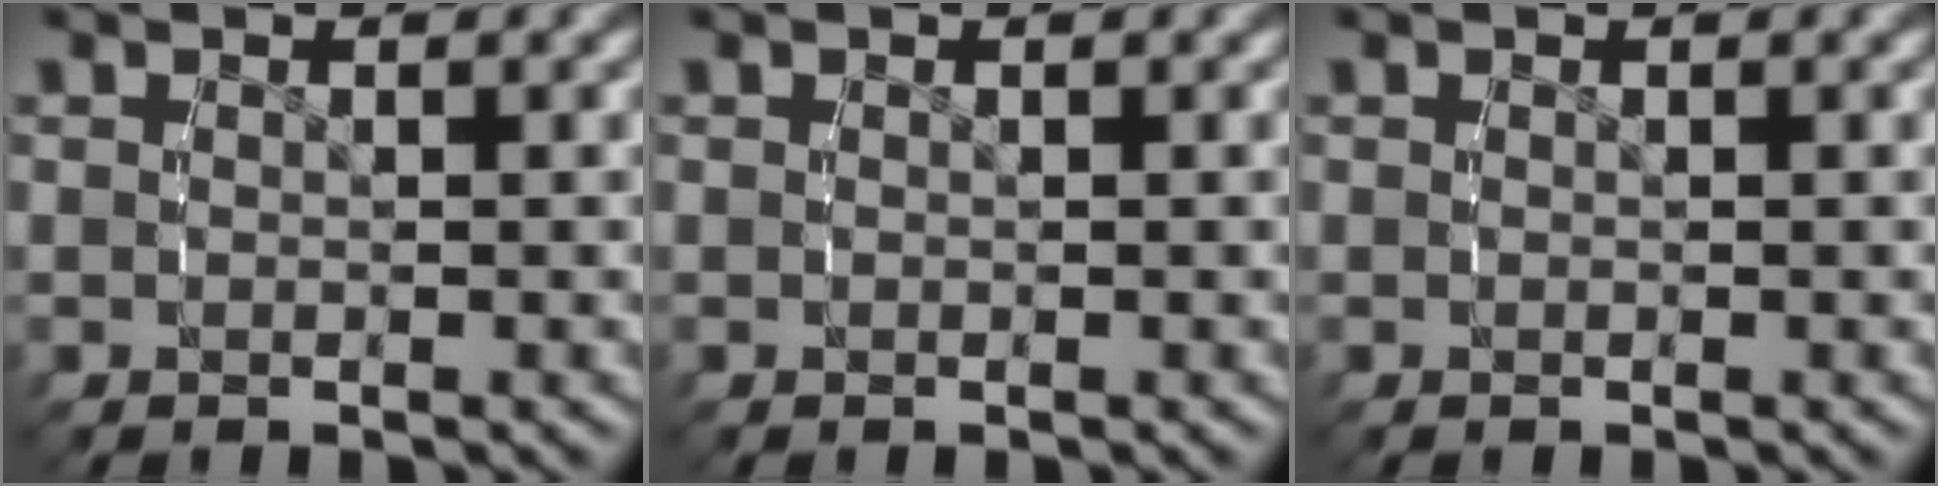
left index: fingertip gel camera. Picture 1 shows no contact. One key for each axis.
{"total": 0.0}
{"total": 0.0}